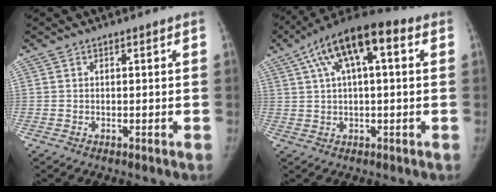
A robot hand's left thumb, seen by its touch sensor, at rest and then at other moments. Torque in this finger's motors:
{"motor_torque": [0.21, 0.14, 1.62, -0.37, 0.15]}